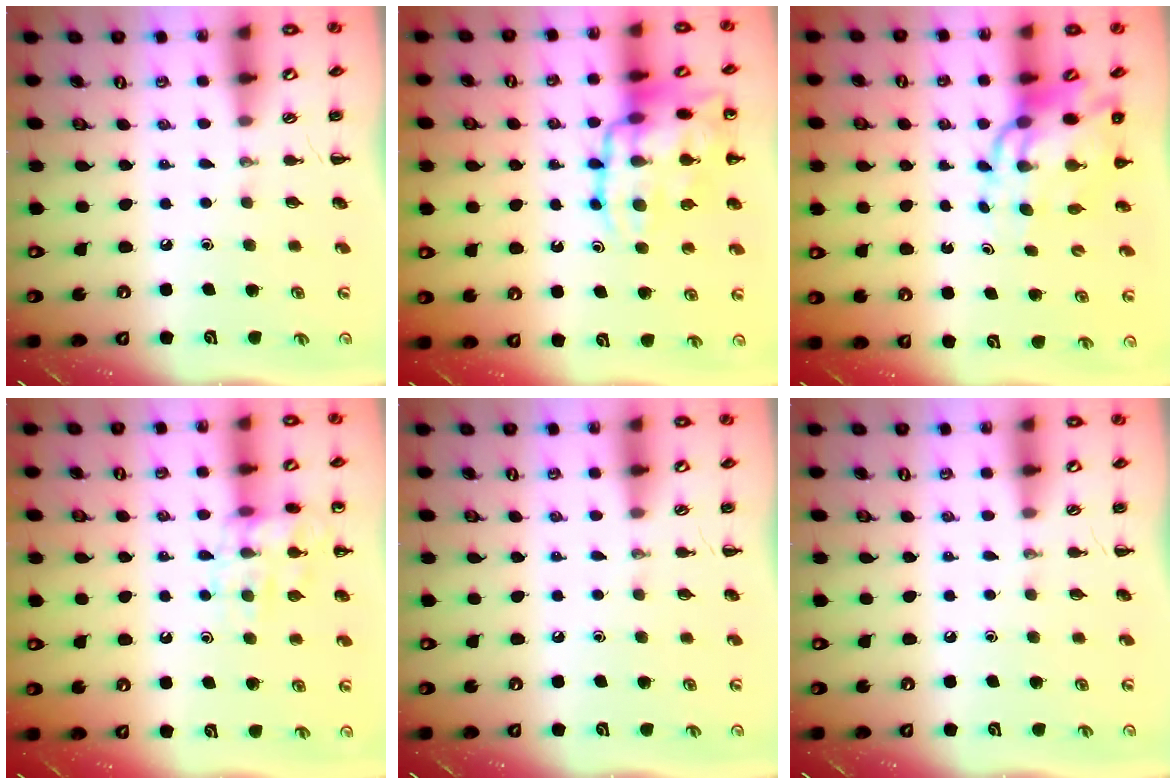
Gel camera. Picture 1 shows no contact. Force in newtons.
{"total": 20.0, "press": 19.8, "slide": 2.3}
{"total": 13.2, "press": 12.5, "slide": 4.2}
{"total": 11.6, "press": 11.6, "slide": 0.7}
{"total": 0.0}
{"total": 0.0}